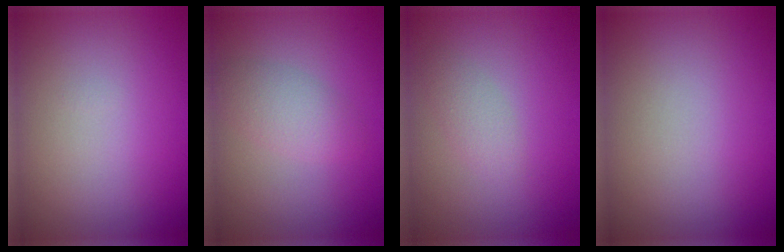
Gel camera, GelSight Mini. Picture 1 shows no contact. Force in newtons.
{"total": 2.4, "press": 2.4, "slide": 0.1}
{"total": 1.4, "press": 1.4, "slide": 0.1}
{"total": 0.0}